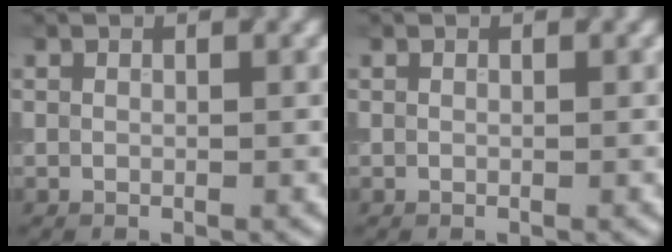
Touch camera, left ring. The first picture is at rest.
{"total": 0.0}